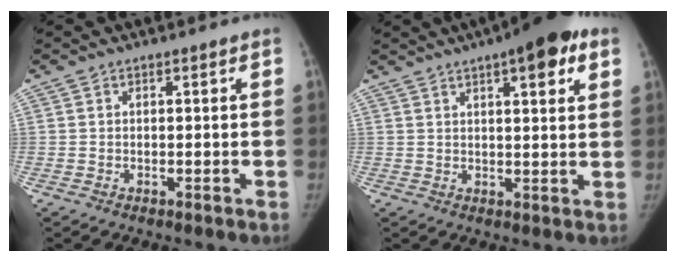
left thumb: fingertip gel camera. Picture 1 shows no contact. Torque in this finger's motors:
{"motor_torque": [1.05, -0.31, 1.05, -0.99, 0.19]}